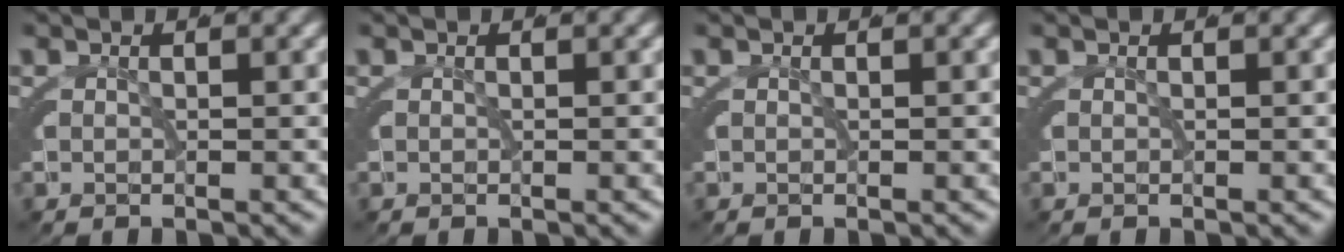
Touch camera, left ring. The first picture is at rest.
{"total": 0.0}
{"total": 0.0}
{"total": 0.0}